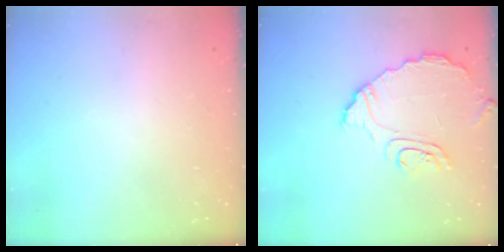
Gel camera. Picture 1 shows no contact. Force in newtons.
{"total": 9.2, "press": 9.2, "slide": 0.7}